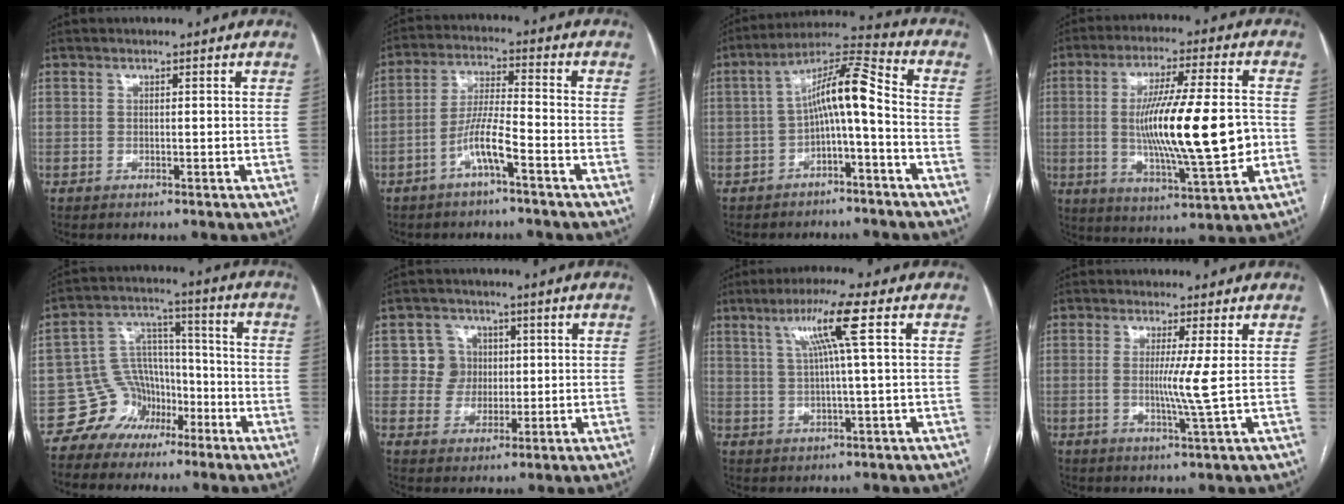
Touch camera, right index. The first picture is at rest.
{"total": 6.4, "force": [-3.4, 0.3, 5.4], "torque": [-0.108, 0.013, -0.065]}
{"total": 9.5, "force": [-1.8, 1.3, 9.2], "torque": [-0.153, 0.043, -0.033]}
{"total": 17.7, "force": [-1.1, 1.8, 17.5], "torque": [-0.305, -0.006, -0.016]}
{"total": 8.0, "force": [-5.0, 6.2, 0.6], "torque": [-0.006, 0.046, -0.082]}
{"total": 5.3, "force": [1.0, 5.2, 0.5], "torque": [-0.003, 0.018, 0.021]}
{"total": 7.9, "force": [2.9, -1.1, 7.3], "torque": [-0.131, 0.011, 0.052]}
{"total": 4.5, "force": [0.2, -1.4, 4.2], "torque": [-0.080, -0.013, 0.001]}